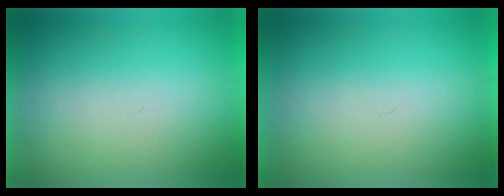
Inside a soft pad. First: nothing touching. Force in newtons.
{"total": 0.0}